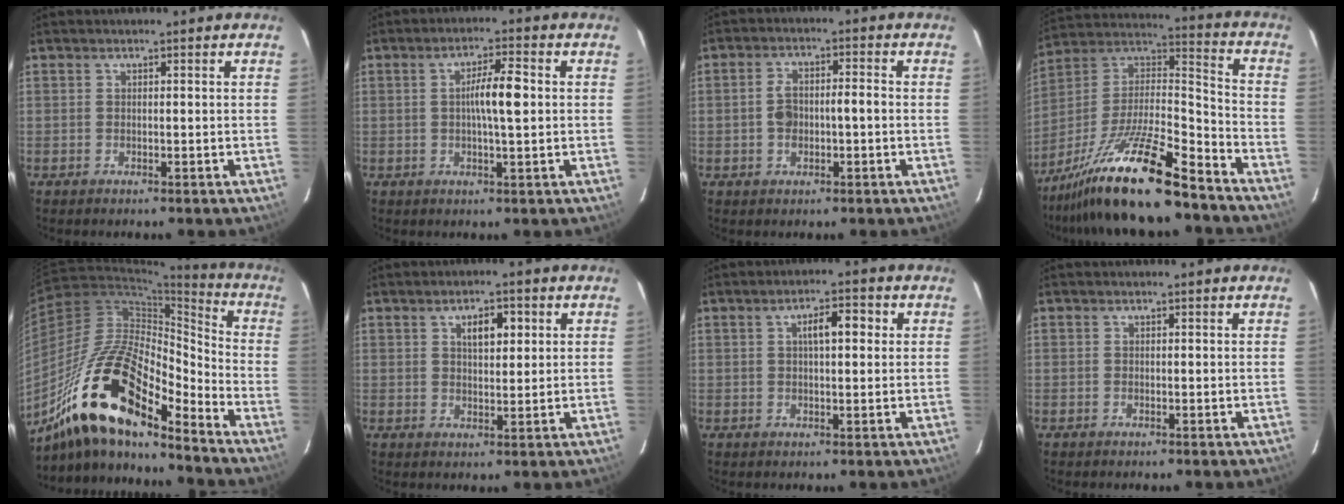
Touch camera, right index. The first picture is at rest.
{"total": 5.6, "force": [0.3, 0.5, 5.6], "torque": [-0.099, 0.008, 0.003]}
{"total": 5.3, "force": [-0.8, 2.3, 4.7], "torque": [-0.100, 0.021, -0.012]}
{"total": 19.8, "force": [-14.8, 2.1, 13.0], "torque": [-0.260, -0.015, -0.268]}
{"total": 18.0, "force": [-12.7, 4.8, 11.8], "torque": [-0.213, 0.022, -0.226]}
{"total": 4.4, "force": [1.7, 1.7, 3.7], "torque": [-0.061, 0.005, 0.028]}
{"total": 4.8, "force": [1.2, 1.3, 4.4], "torque": [-0.076, 0.015, 0.020]}
{"total": 0.0}